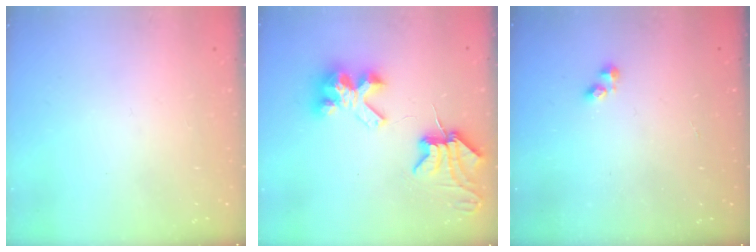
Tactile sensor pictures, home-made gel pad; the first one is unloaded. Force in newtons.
{"total": 8.8, "press": 8.8, "slide": 1.1}
{"total": 2.3, "press": 2.2, "slide": 0.3}